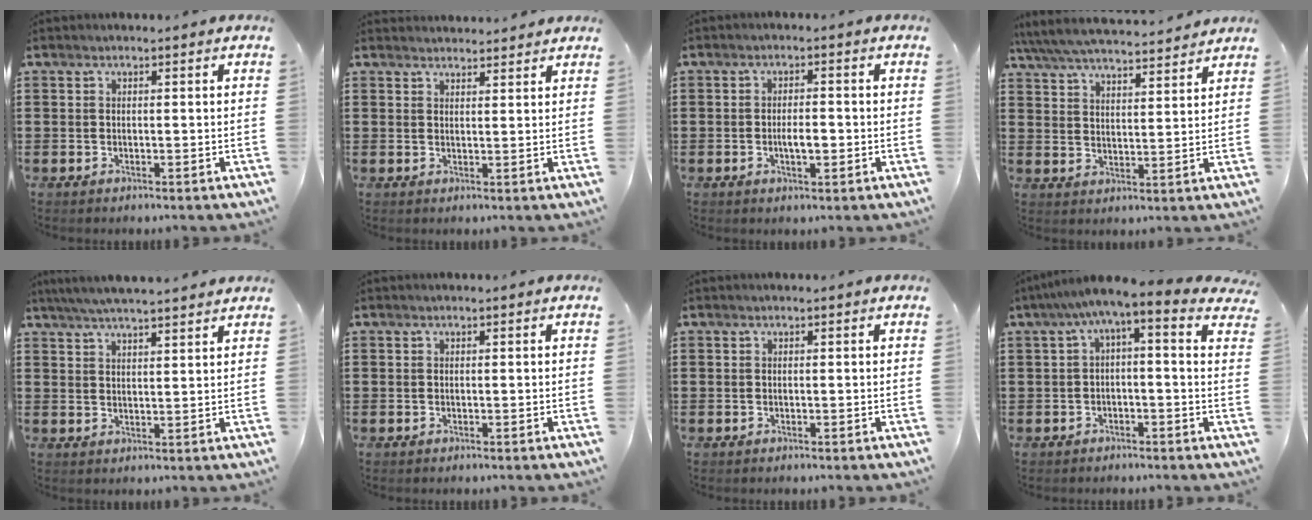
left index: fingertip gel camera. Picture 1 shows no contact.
{"total": 2.1, "force": [2.1, 0.1, -0.1], "torque": [-0.004, -0.003, 0.042]}
{"total": 3.3, "force": [-0.5, 1.2, 3.0], "torque": [-0.055, 0.003, -0.009]}
{"total": 5.8, "force": [5.6, 0.2, 1.5], "torque": [-0.052, -0.032, 0.096]}
{"total": 4.5, "force": [4.2, -0.2, 1.7], "torque": [-0.045, -0.012, 0.075]}
{"total": 0.0}
{"total": 0.0}
{"total": 3.2, "force": [-0.1, 0.2, 3.2], "torque": [-0.068, -0.022, -0.012]}